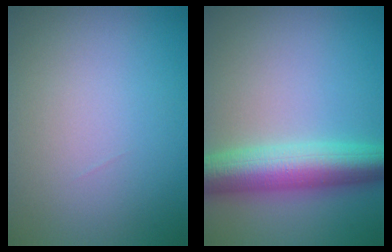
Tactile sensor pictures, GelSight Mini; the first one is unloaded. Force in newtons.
{"total": 7.2, "press": 7.2, "slide": 0.0}